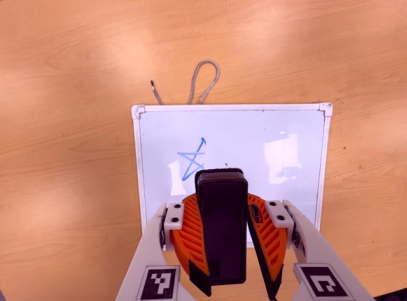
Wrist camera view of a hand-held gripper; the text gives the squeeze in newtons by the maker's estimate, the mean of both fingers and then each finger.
{"total": 11.0, "left": 10.3, "right": 11.6}